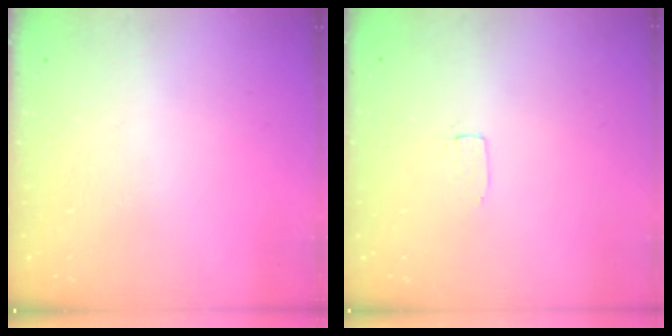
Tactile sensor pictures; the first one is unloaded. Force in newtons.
{"total": 1.7, "press": 1.7, "slide": 0.1}